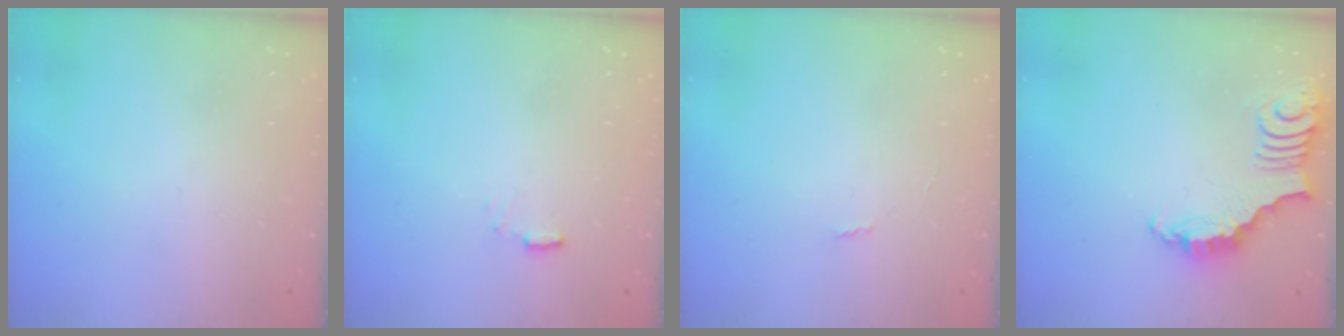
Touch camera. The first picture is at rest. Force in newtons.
{"total": 2.9, "press": 2.9, "slide": 0.5}
{"total": 4.8, "press": 4.8, "slide": 0.3}
{"total": 3.3, "press": 3.3, "slide": 0.5}